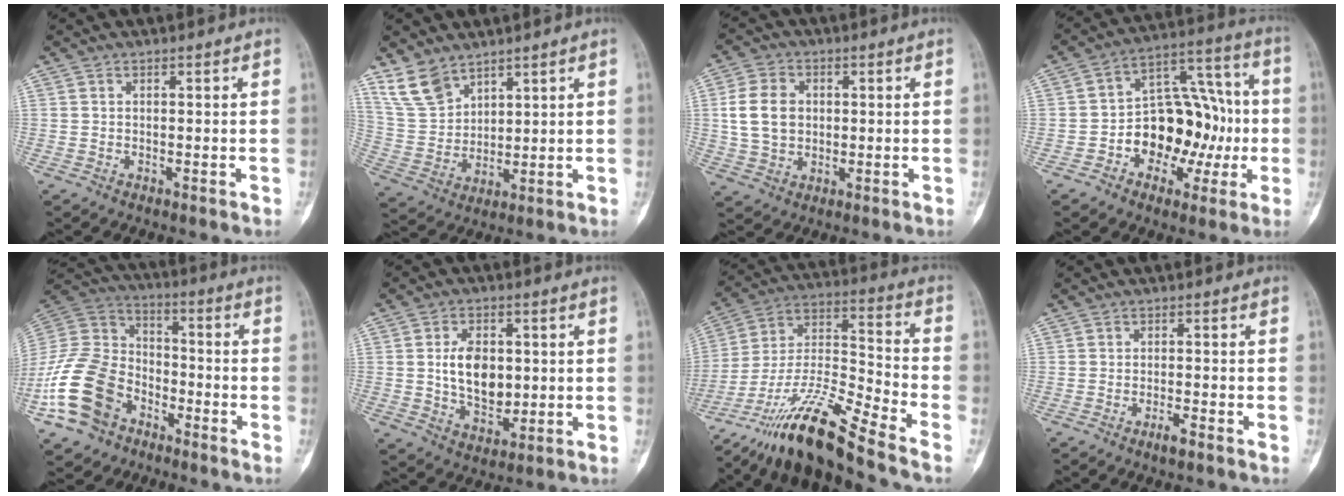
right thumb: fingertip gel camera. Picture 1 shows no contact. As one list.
[{"total": 8.5, "force": [6.4, 4.7, 3.0], "torque": [-0.053, -0.027, 0.144]}, {"total": 8.8, "force": [1.0, 6.8, 5.5], "torque": [-0.090, 0.008, 0.020]}, {"total": 17.4, "force": [-3.0, 12.2, 12.0], "torque": [-0.124, 0.056, -0.043]}, {"total": 18.5, "force": [-8.9, 13.0, 9.7], "torque": [-0.181, 0.062, -0.175]}, {"total": 9.5, "force": [0.7, 6.3, 7.0], "torque": [-0.097, -0.008, 0.017]}, {"total": 17.9, "force": [-14.1, 0.9, 11.0], "torque": [-0.224, 0.073, -0.260]}, {"total": 2.2, "force": [-1.5, 0.0, 1.6], "torque": [-0.037, 0.005, -0.031]}]